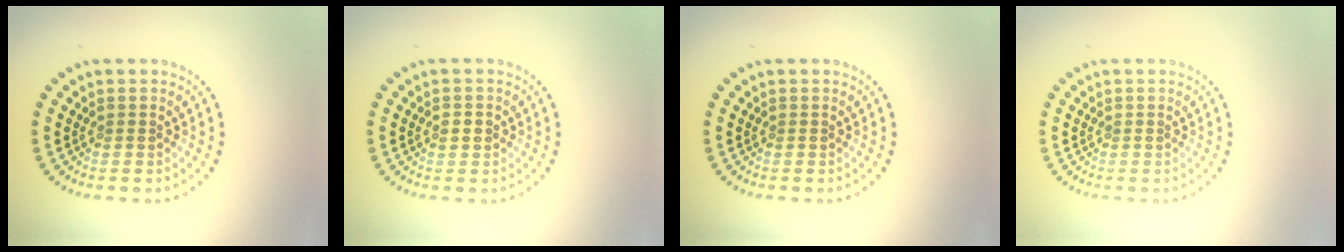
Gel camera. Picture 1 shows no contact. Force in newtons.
{"total": 1.1, "press": 1.0, "slide": 0.2}
{"total": 0.0}
{"total": 0.0}